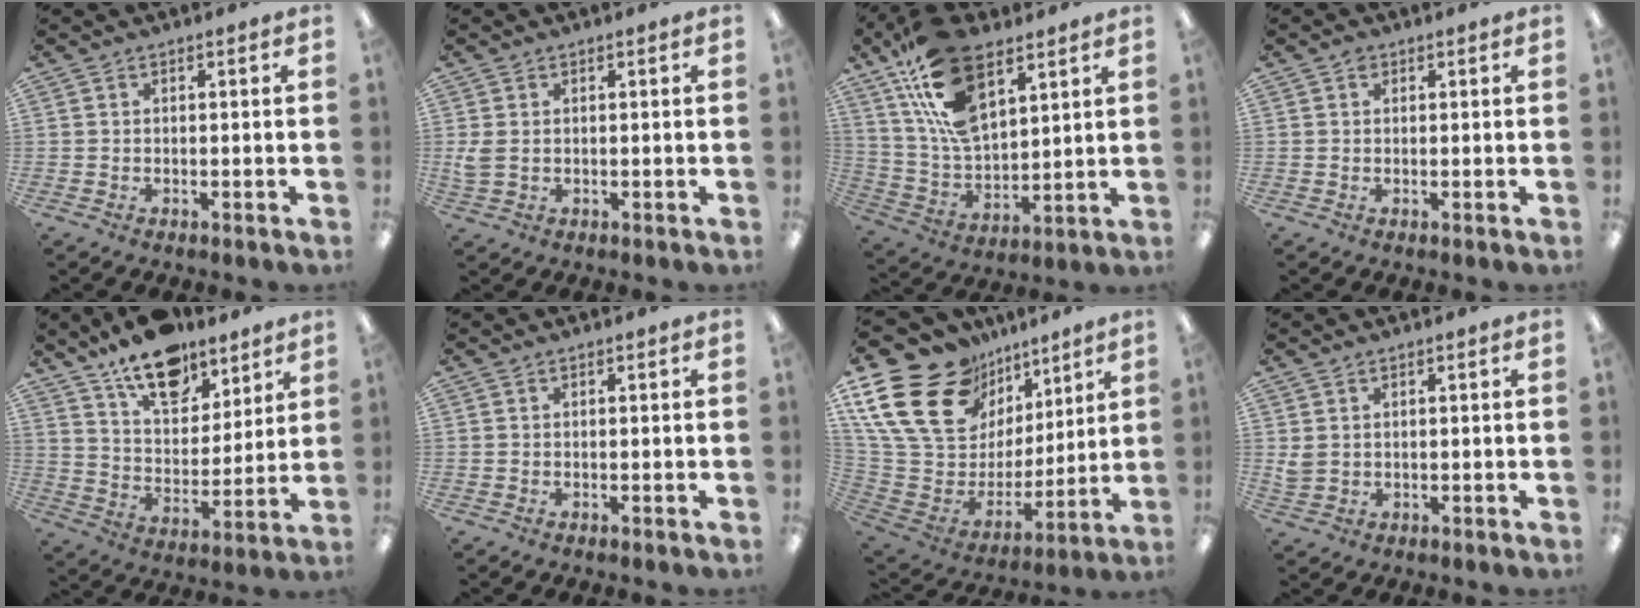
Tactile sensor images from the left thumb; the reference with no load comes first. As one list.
[{"total": 3.0, "force": [0.4, 2.0, 2.1], "torque": [-0.041, -0.001, 0.004]}, {"total": 19.9, "force": [11.0, 10.7, 12.8], "torque": [-0.267, -0.048, 0.195]}, {"total": 1.1, "force": [0.6, 0.8, 0.6], "torque": [-0.013, 0.003, 0.010]}, {"total": 16.0, "force": [12.2, 7.7, 7.0], "torque": [-0.114, -0.069, 0.217]}, {"total": 0.0}, {"total": 24.5, "force": [13.0, 16.9, 12.1], "torque": [-0.257, -0.074, 0.266]}, {"total": 2.3, "force": [0.9, 1.9, 1.1], "torque": [-0.024, 0.003, 0.017]}]